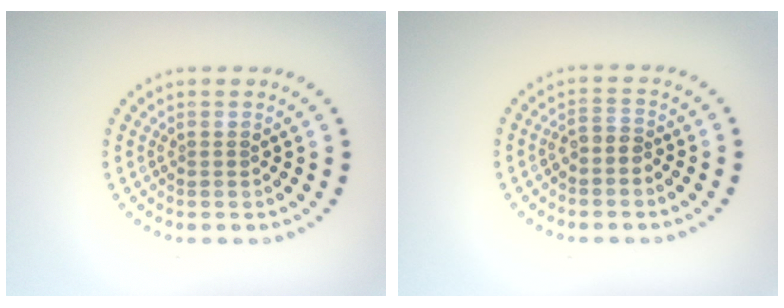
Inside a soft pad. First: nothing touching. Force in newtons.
{"total": 1.6, "press": 1.3, "slide": 1.0}